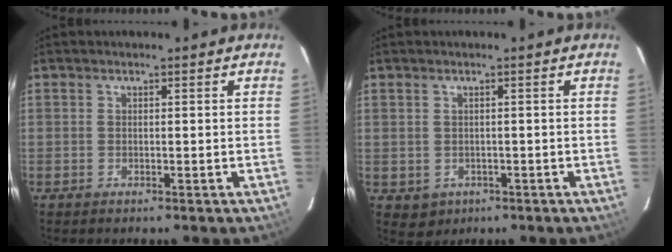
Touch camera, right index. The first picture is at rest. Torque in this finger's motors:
{"motor_torque": [-0.43, -0.08, -1.06, -0.21]}